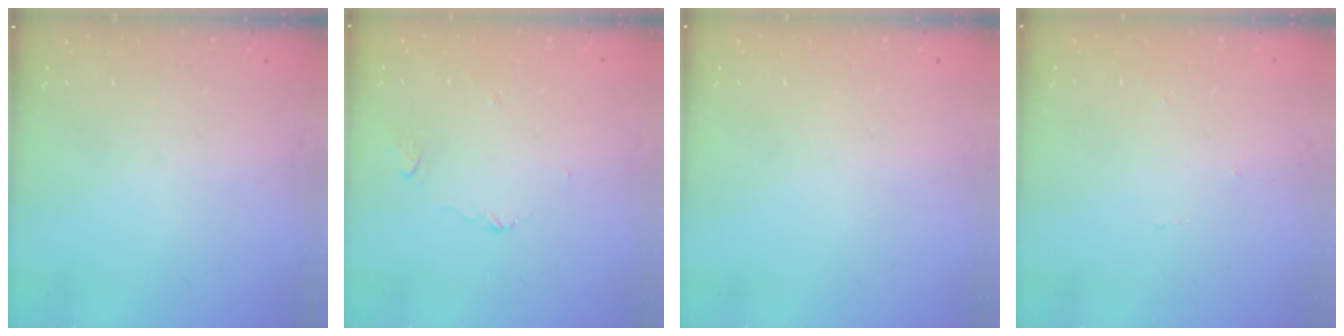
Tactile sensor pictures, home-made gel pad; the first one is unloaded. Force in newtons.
{"total": 3.3, "press": 3.2, "slide": 0.4}
{"total": 1.9, "press": 1.9, "slide": 0.1}
{"total": 0.0}